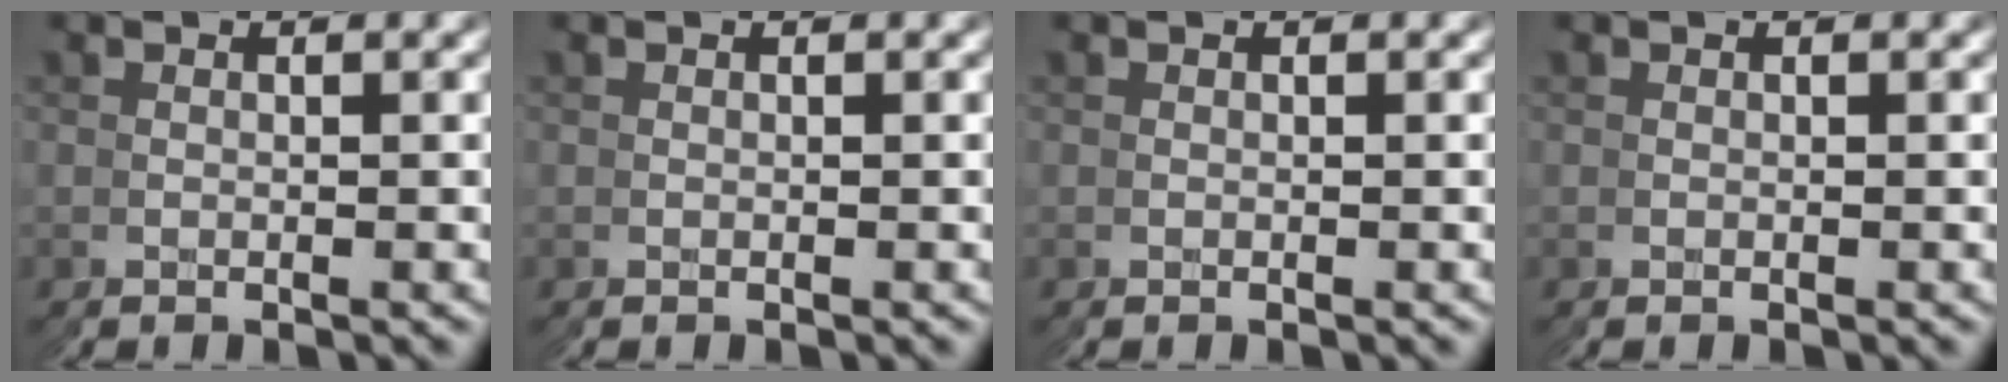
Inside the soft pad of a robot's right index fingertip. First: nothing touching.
{"total": 0.0}
{"total": 0.0}
{"total": 0.0}